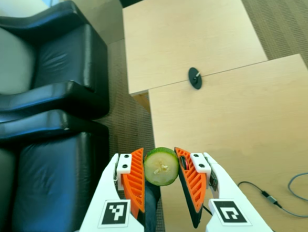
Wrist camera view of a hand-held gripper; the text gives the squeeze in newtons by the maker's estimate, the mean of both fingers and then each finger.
{"total": 11.8, "left": 13.1, "right": 10.6}